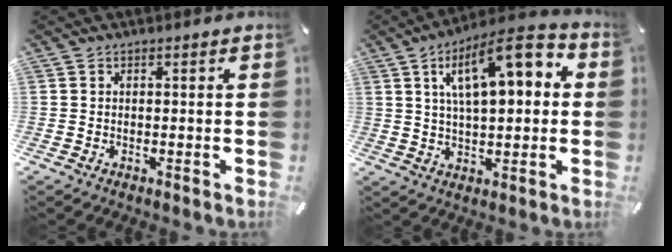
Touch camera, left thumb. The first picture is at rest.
{"total": 15.4, "force": [6.3, 6.3, 12.6], "torque": [-0.196, -0.016, 0.102]}